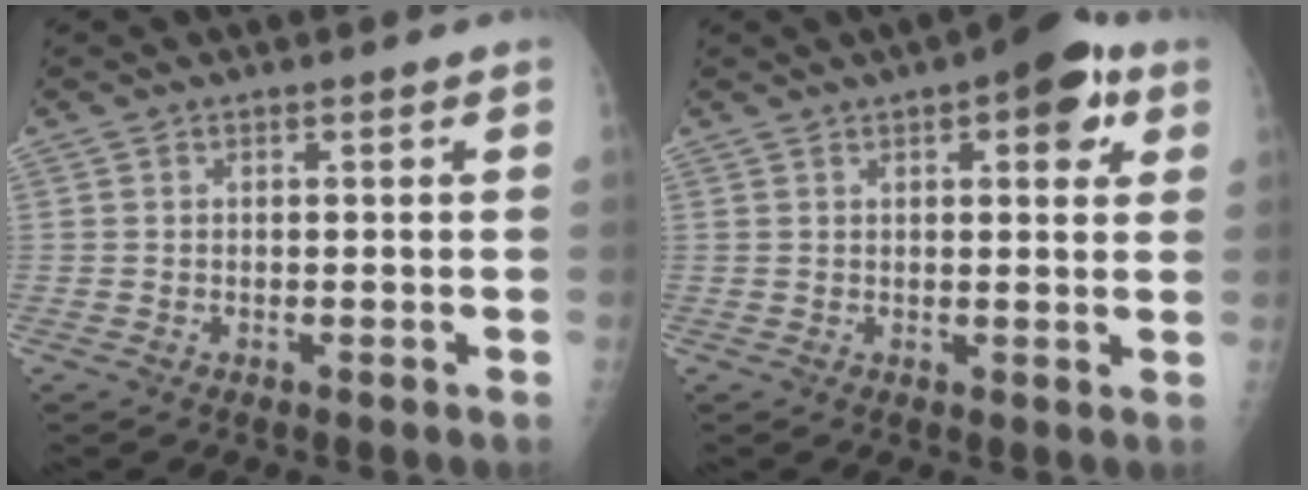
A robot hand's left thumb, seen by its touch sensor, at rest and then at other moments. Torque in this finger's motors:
{"motor_torque": [1.62, 0.95, 0.66, -0.35, 0.01]}